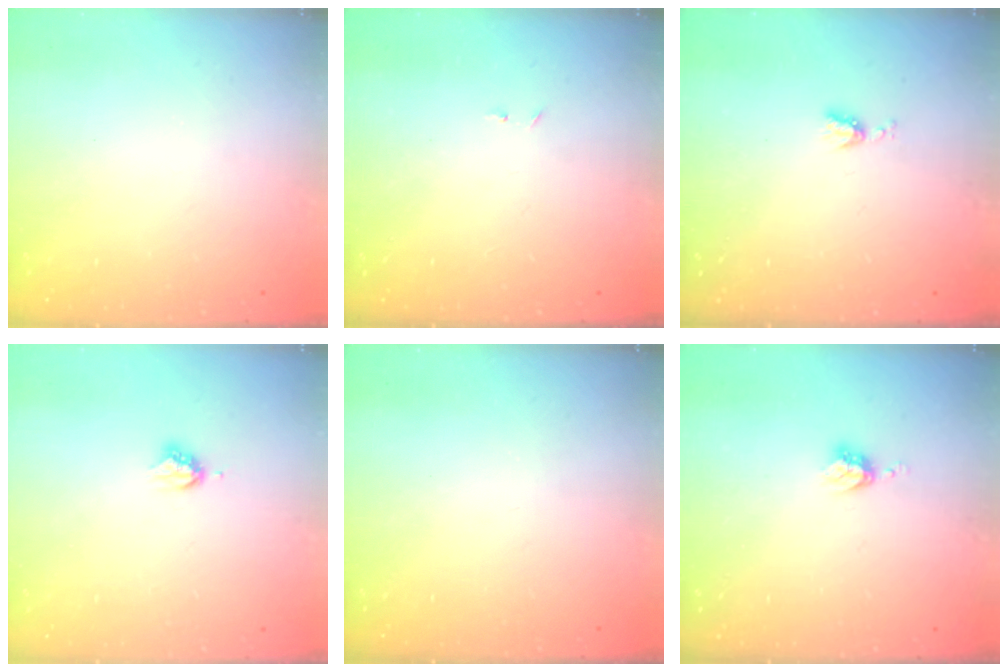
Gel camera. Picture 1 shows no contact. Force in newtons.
{"total": 2.9, "press": 2.9, "slide": 0.4}
{"total": 3.7, "press": 3.7, "slide": 0.5}
{"total": 3.4, "press": 3.4, "slide": 0.4}
{"total": 0.0}
{"total": 3.2, "press": 3.2, "slide": 0.3}